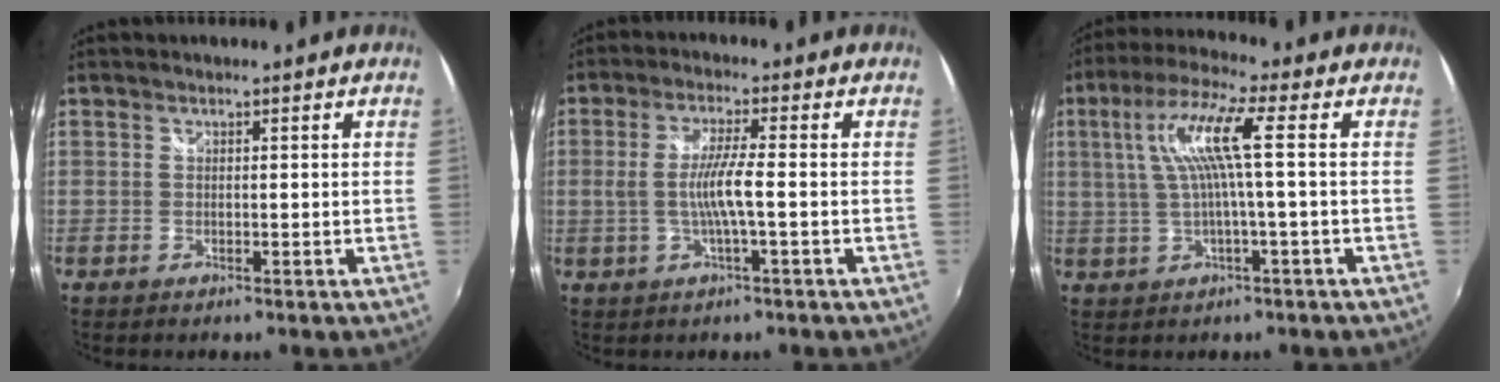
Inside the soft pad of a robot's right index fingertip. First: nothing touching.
{"total": 5.9, "force": [-1.0, -0.3, 5.8], "torque": [-0.115, -0.005, -0.015]}
{"total": 9.1, "force": [1.1, 0.0, 9.1], "torque": [-0.175, 0.009, 0.028]}